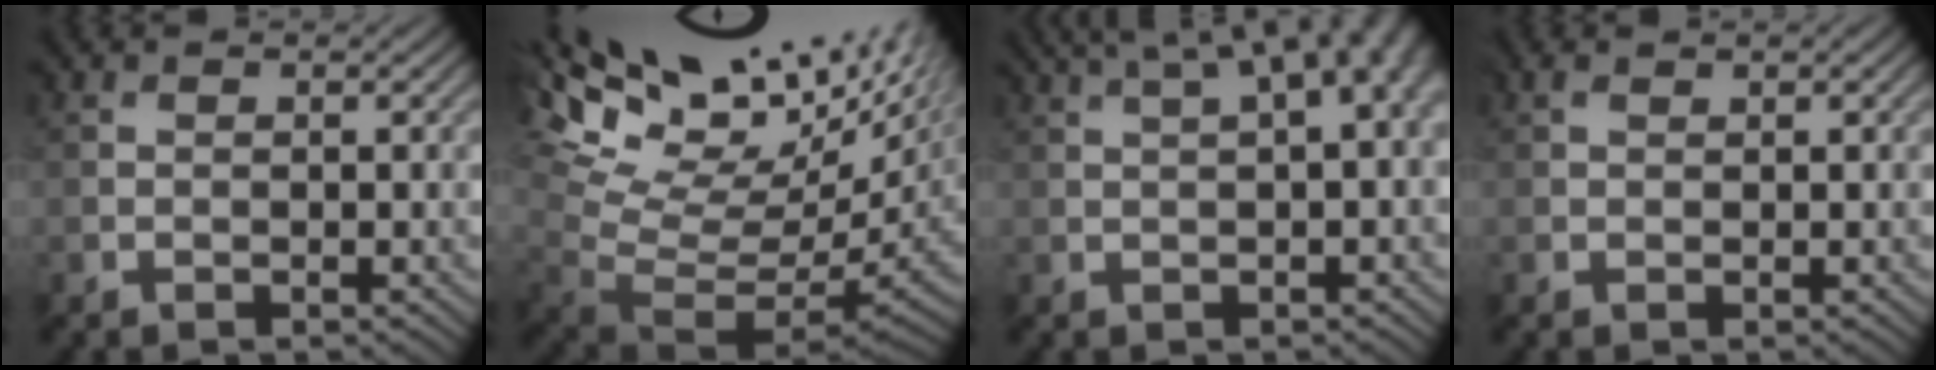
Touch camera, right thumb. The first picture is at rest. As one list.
[{"total": 16.1, "force": [6.3, 6.3, 13.4], "torque": [-0.204, 0.030, 0.156]}, {"total": 8.9, "force": [2.8, 3.1, 7.8], "torque": [-0.097, 0.032, 0.040]}, {"total": 0.9, "force": [0.7, 0.3, 0.5], "torque": [-0.012, 0.002, 0.014]}]